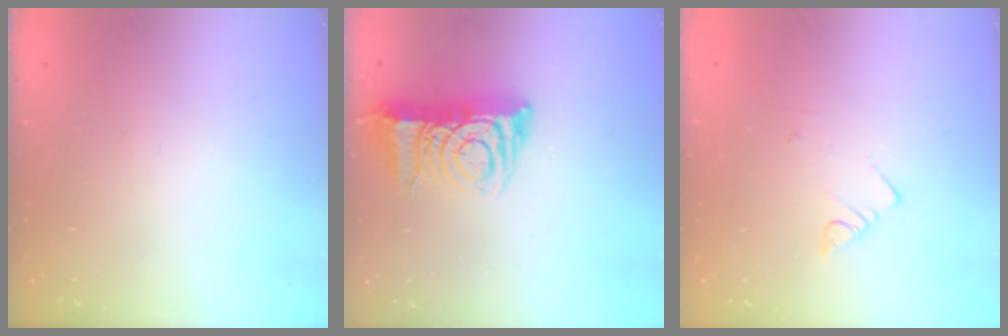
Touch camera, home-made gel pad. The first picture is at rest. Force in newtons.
{"total": 11.7, "press": 11.6, "slide": 1.0}
{"total": 3.2, "press": 3.2, "slide": 0.3}